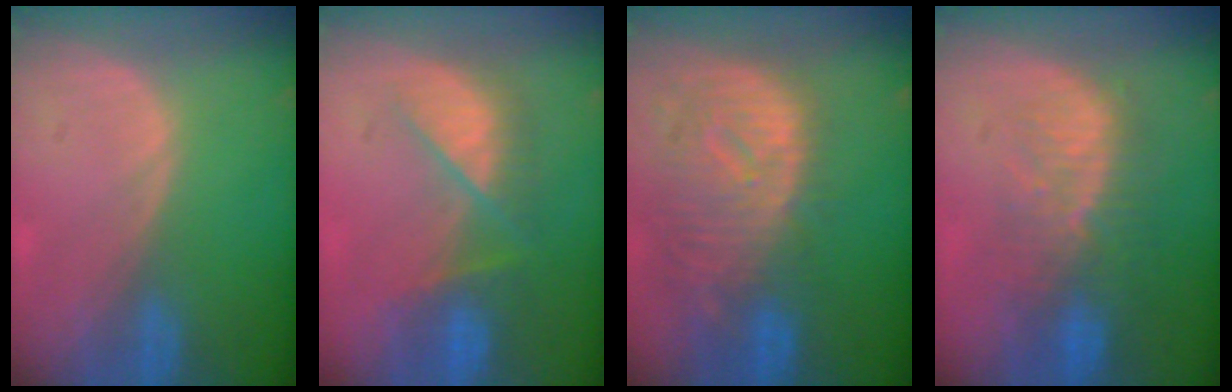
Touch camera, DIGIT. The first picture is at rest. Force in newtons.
{"total": 7.4, "press": 7.1, "slide": 2.1}
{"total": 12.2, "press": 10.5, "slide": 6.2}
{"total": 10.0, "press": 8.5, "slide": 5.3}